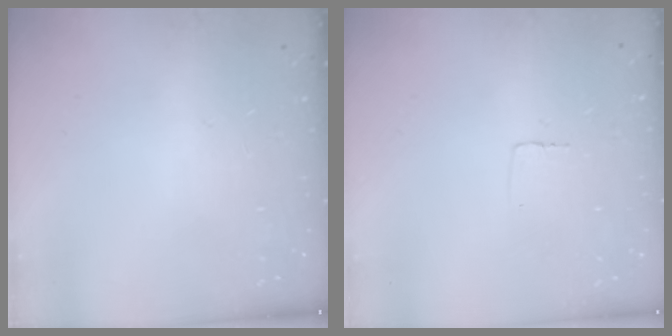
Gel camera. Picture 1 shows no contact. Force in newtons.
{"total": 2.6, "press": 2.6, "slide": 0.1}